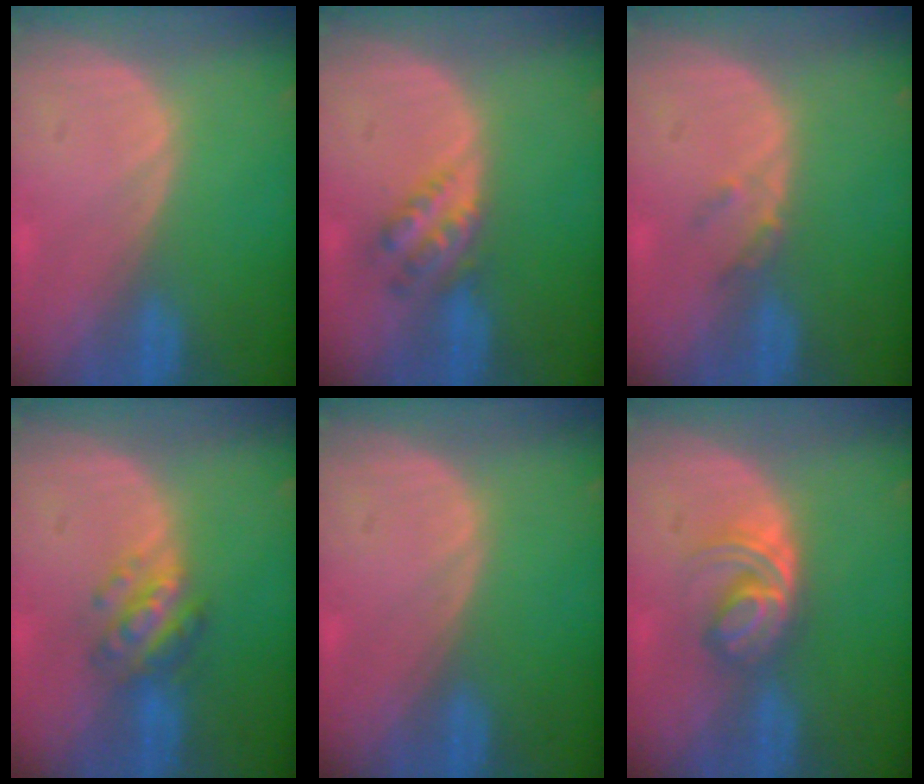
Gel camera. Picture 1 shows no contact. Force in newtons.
{"total": 4.5, "press": 4.0, "slide": 2.0}
{"total": 1.8, "press": 1.6, "slide": 0.8}
{"total": 5.6, "press": 5.1, "slide": 2.2}
{"total": 0.0}
{"total": 5.9, "press": 5.1, "slide": 3.1}